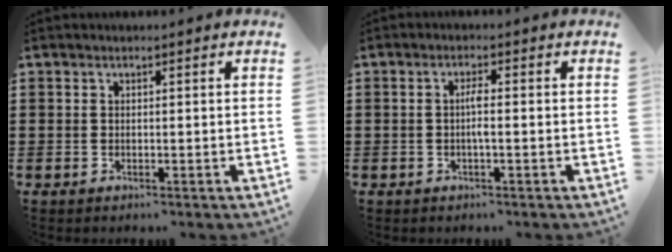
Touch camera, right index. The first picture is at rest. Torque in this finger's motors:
{"motor_torque": [0.66, -0.38, 0.20, 0.08]}